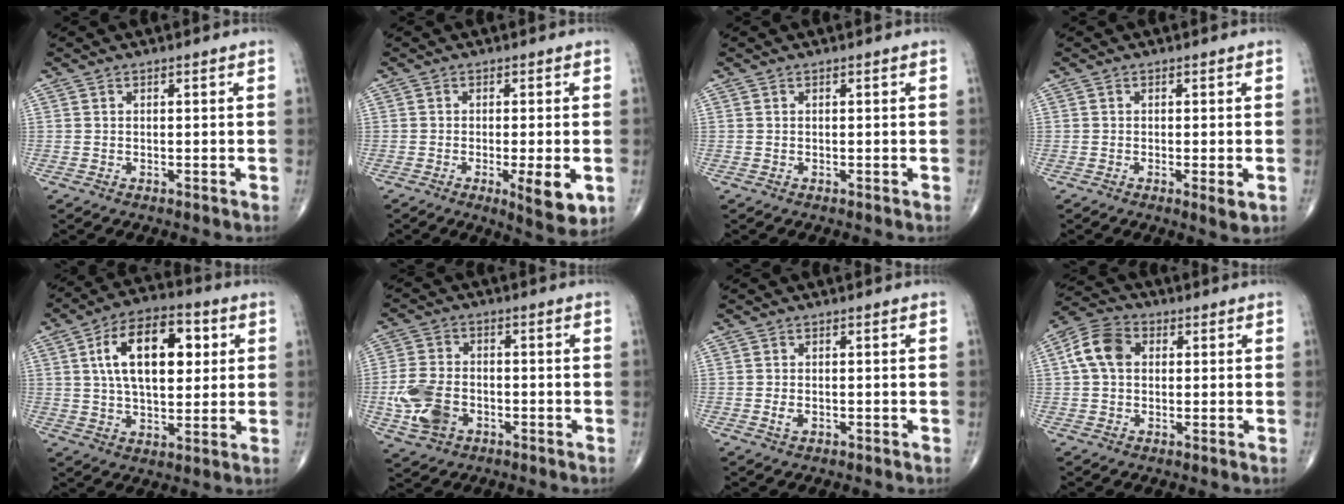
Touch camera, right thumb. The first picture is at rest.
{"total": 7.1, "force": [-2.0, 1.6, 6.6], "torque": [-0.093, -0.017, -0.029]}
{"total": 0.0}
{"total": 2.6, "force": [-0.8, 0.4, 2.4], "torque": [-0.040, -0.010, -0.014]}
{"total": 16.8, "force": [4.2, 9.0, 13.6], "torque": [-0.201, 0.005, 0.067]}
{"total": 9.5, "force": [-2.8, 6.5, 6.4], "torque": [-0.132, 0.009, -0.052]}
{"total": 1.5, "force": [-0.4, 0.9, 1.2], "torque": [-0.024, 0.000, -0.008]}
{"total": 7.8, "force": [1.3, 5.7, 5.2], "torque": [-0.099, 0.020, 0.016]}